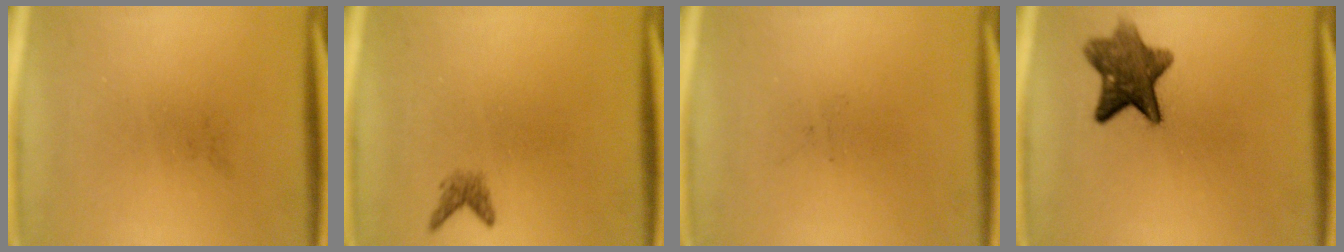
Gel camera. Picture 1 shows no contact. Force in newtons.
{"total": 1.4}
{"total": 0.0}
{"total": 8.3}